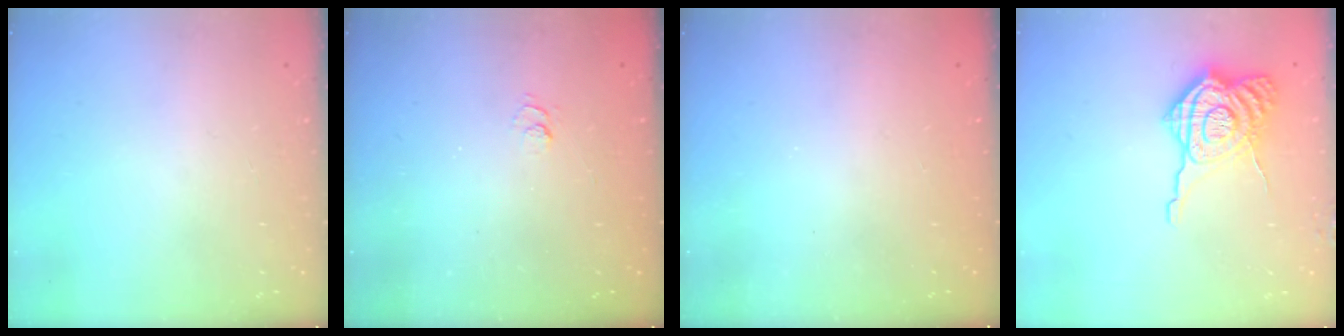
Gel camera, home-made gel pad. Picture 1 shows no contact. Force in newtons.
{"total": 2.7, "press": 2.2, "slide": 1.5}
{"total": 2.6, "press": 2.4, "slide": 0.8}
{"total": 12.9, "press": 12.8, "slide": 1.3}